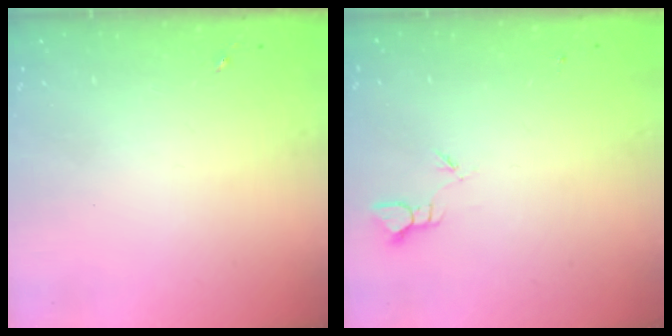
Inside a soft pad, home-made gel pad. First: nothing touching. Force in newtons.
{"total": 1.8, "press": 1.8, "slide": 0.0}